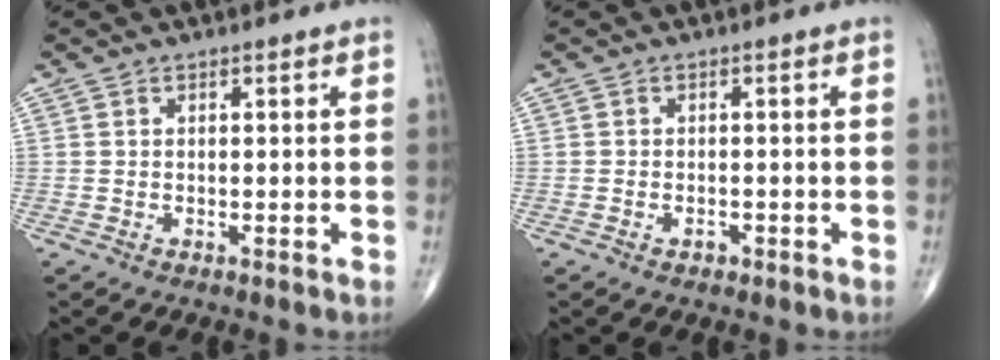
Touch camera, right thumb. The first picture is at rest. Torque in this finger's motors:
{"motor_torque": [-0.09, 0.16, -0.22, -0.22, 0.00]}